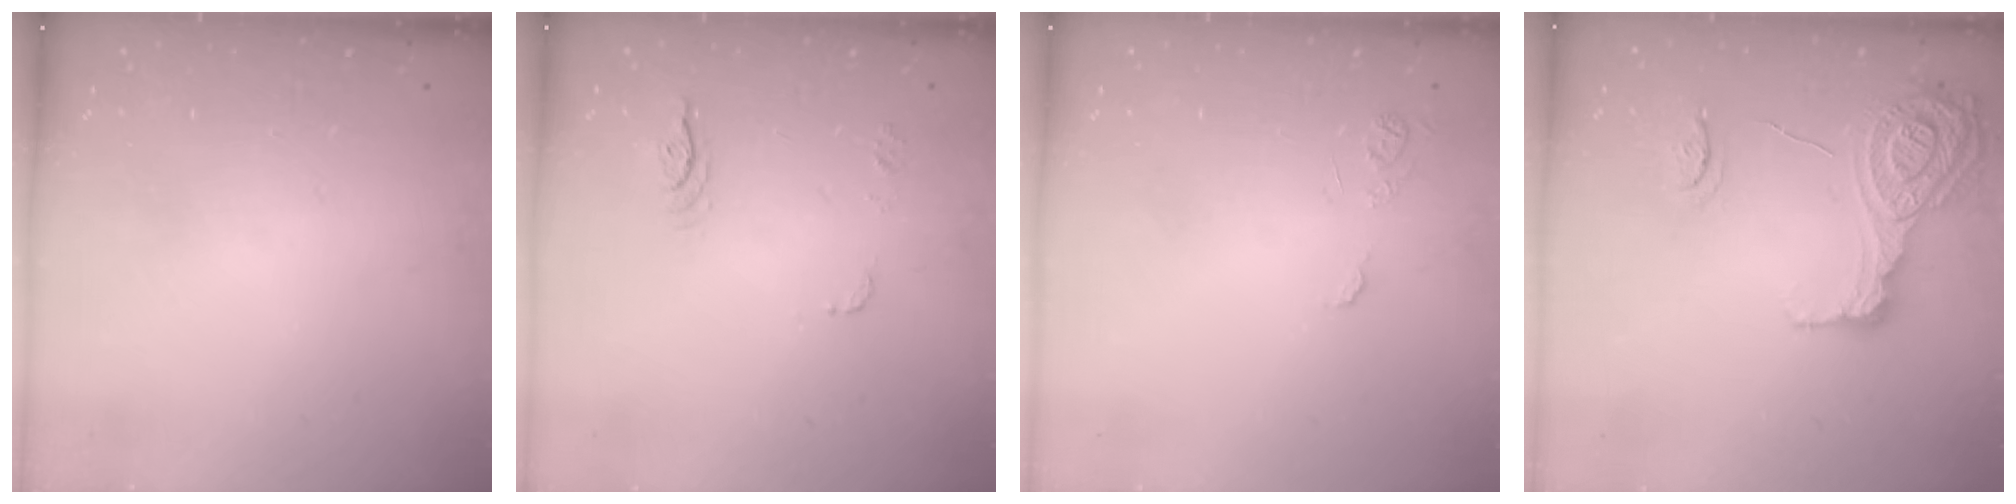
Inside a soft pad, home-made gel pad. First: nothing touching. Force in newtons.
{"total": 6.0, "press": 6.0, "slide": 0.4}
{"total": 7.2, "press": 7.2, "slide": 0.7}
{"total": 16.9, "press": 16.8, "slide": 1.4}